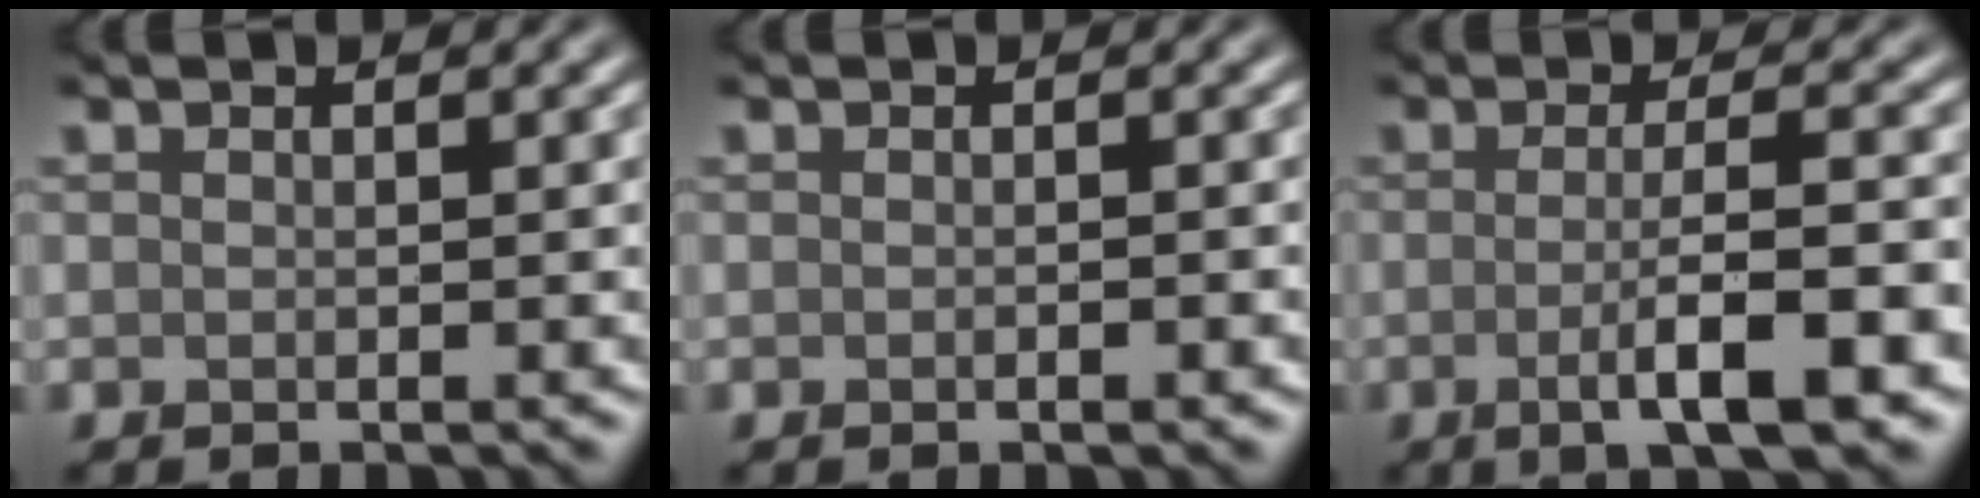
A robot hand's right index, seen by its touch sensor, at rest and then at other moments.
{"total": 0.7, "force": [-0.3, 0.2, 0.6], "torque": [-0.009, 0.000, -0.003]}
{"total": 5.6, "force": [-1.6, 1.1, 5.2], "torque": [-0.086, -0.002, -0.029]}